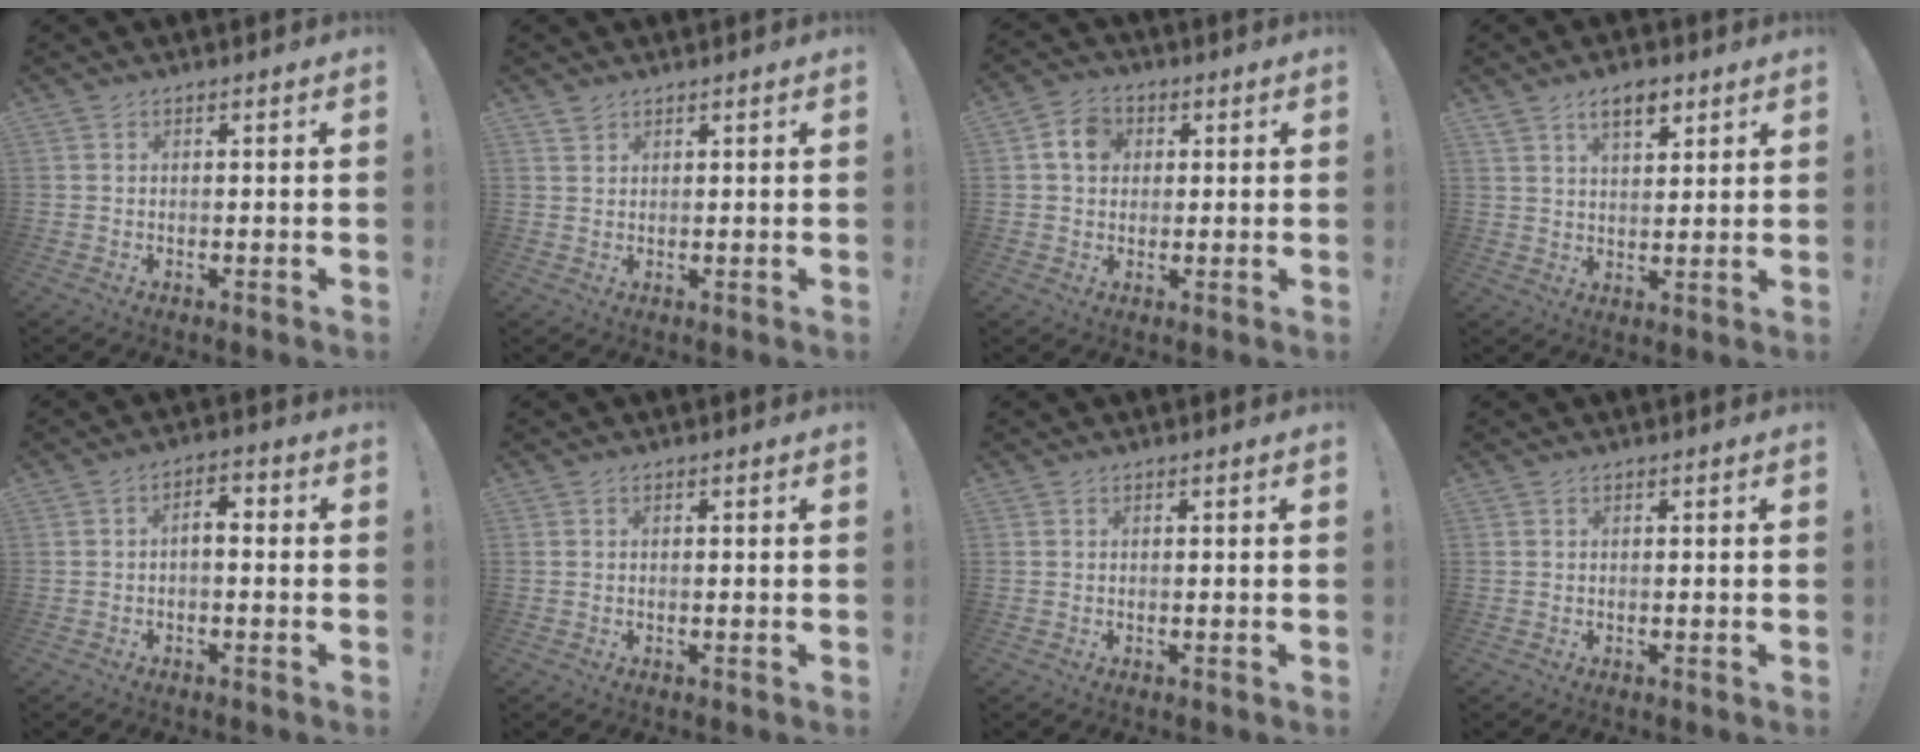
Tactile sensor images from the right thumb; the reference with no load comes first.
{"total": 1.6, "force": [1.4, 0.8, 0.2], "torque": [0.002, -0.006, 0.027]}
{"total": 7.2, "force": [1.7, 5.9, 3.7], "torque": [-0.059, 0.012, 0.034]}
{"total": 7.6, "force": [4.7, 3.8, 4.7], "torque": [-0.070, -0.013, 0.083]}
{"total": 3.7, "force": [-1.0, 1.8, 3.1], "torque": [-0.051, 0.007, -0.021]}
{"total": 0.0}
{"total": 0.0}
{"total": 0.0}